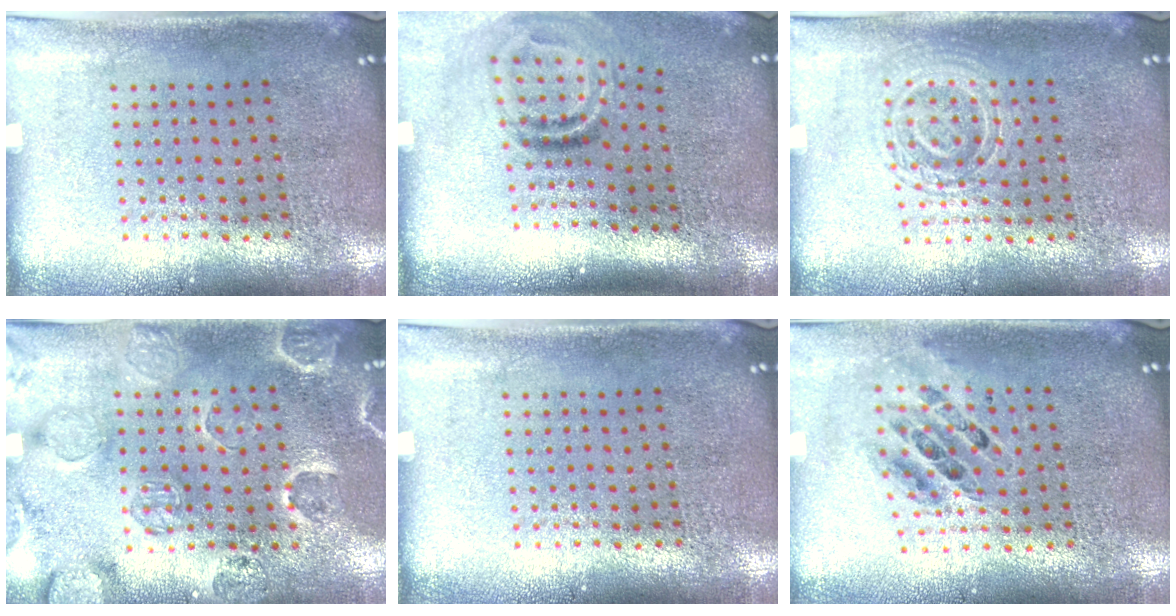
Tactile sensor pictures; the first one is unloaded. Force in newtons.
{"total": 1.8, "press": 1.0, "slide": 1.5}
{"total": 1.1, "press": 1.0, "slide": 0.3}
{"total": 2.4, "press": 2.0, "slide": 1.4}
{"total": 0.0}
{"total": 0.7, "press": 0.7, "slide": 0.1}